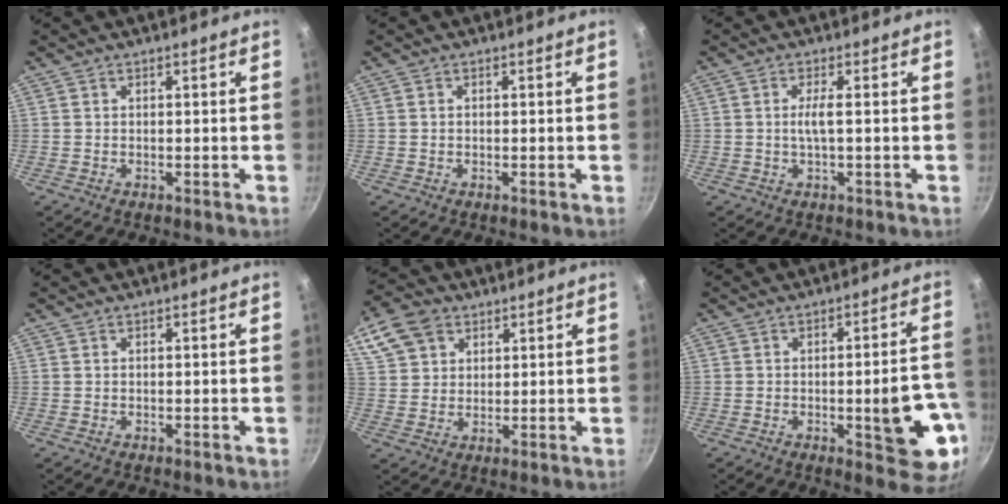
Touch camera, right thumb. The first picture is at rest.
{"total": 0.6, "force": [0.0, 0.5, 0.4], "torque": [-0.005, 0.003, -0.001]}
{"total": 2.7, "force": [-0.1, 0.2, 2.7], "torque": [-0.061, 0.003, -0.001]}
{"total": 0.0}
{"total": 12.5, "force": [6.2, 9.3, 5.4], "torque": [-0.115, 0.012, 0.117]}
{"total": 13.0, "force": [-3.2, 4.3, 11.9], "torque": [-0.116, 0.016, -0.038]}